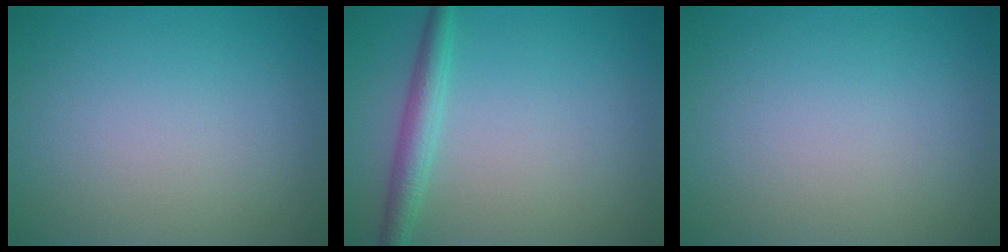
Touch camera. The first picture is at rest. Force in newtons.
{"total": 2.5, "press": 2.5, "slide": 0.1}
{"total": 0.0}